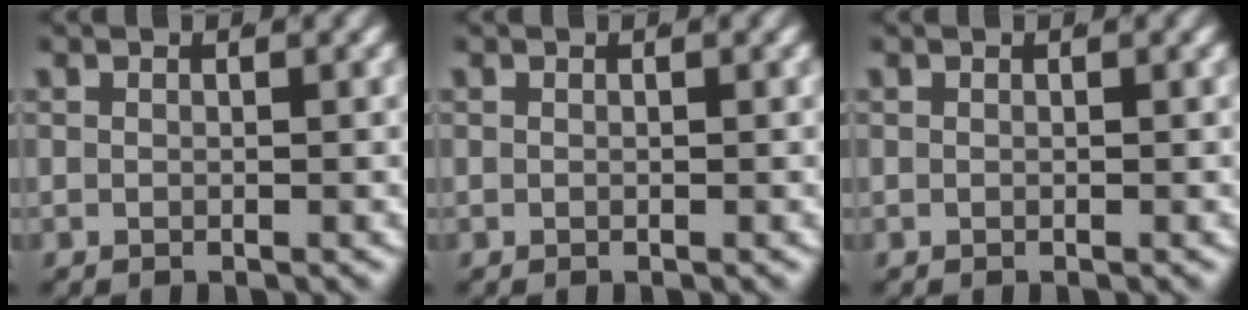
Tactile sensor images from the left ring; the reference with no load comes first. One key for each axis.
{"total": 0.0}
{"total": 0.0}